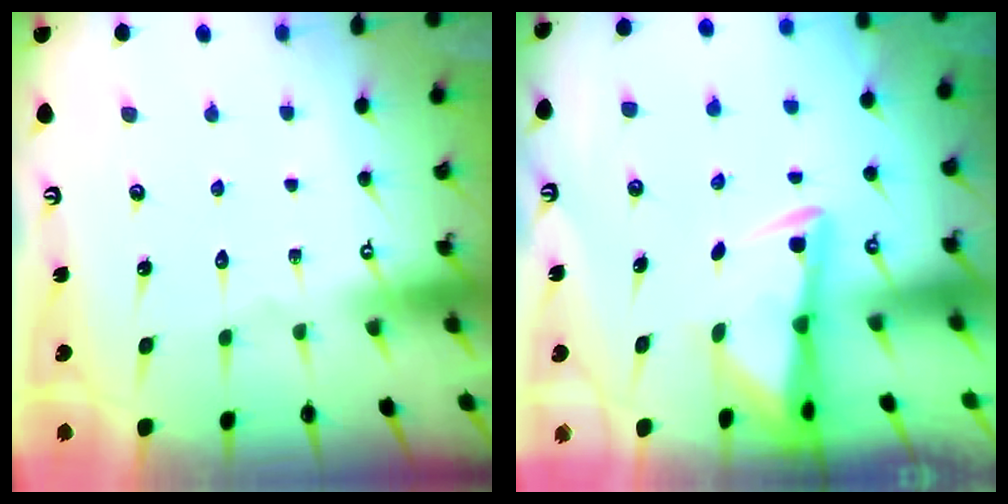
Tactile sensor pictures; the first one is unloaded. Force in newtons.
{"total": 2.9, "press": 2.8, "slide": 0.5}